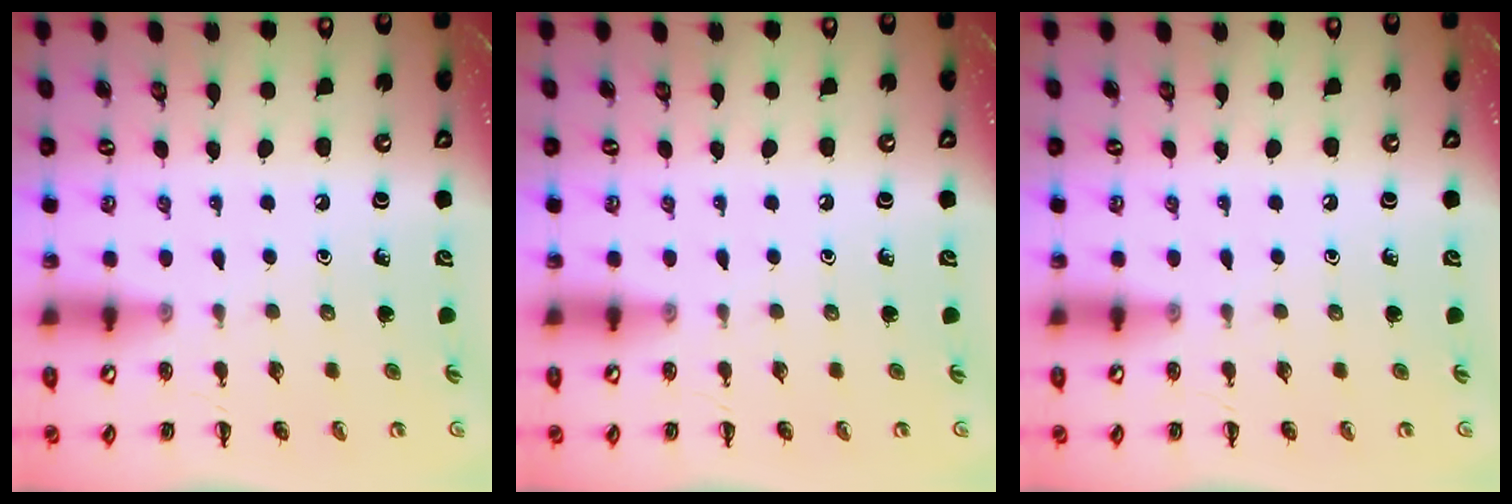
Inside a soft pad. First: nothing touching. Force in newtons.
{"total": 0.0}
{"total": 0.0}